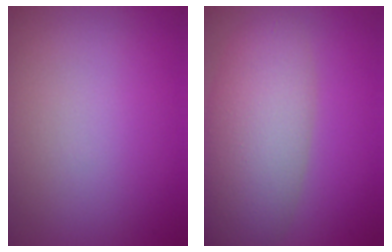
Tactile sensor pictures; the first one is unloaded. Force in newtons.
{"total": 7.3, "press": 7.3, "slide": 0.5}